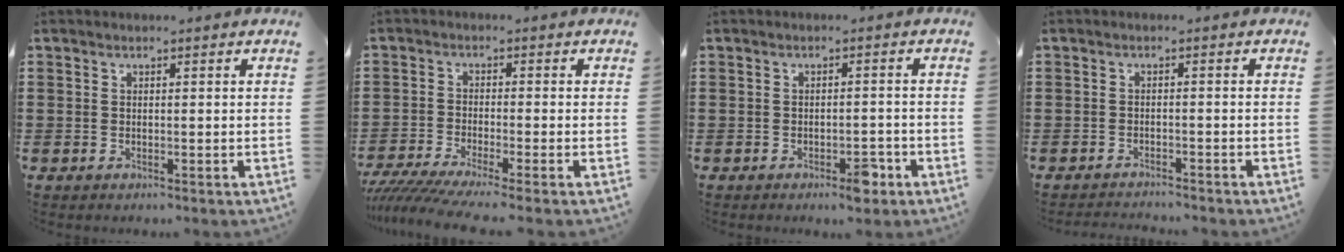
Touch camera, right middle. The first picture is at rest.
{"total": 4.1, "force": [-3.5, -0.3, 2.1], "torque": [-0.059, -0.023, -0.072]}
{"total": 3.1, "force": [-2.1, 1.0, 2.0], "torque": [-0.031, 0.003, -0.038]}
{"total": 1.5, "force": [-1.5, -0.1, 0.0], "torque": [-0.005, 0.000, -0.031]}